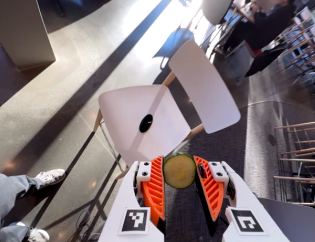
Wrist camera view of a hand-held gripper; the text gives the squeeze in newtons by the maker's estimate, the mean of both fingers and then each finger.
{"total": 9.0, "left": 9.6, "right": 8.3}